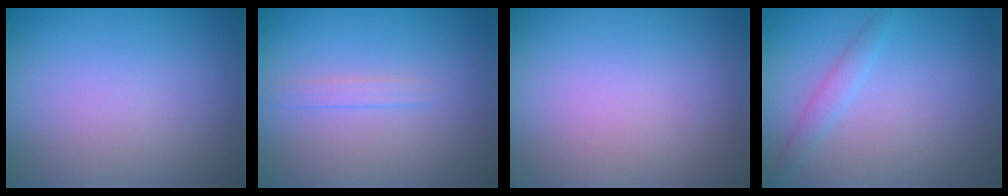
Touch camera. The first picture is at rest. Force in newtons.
{"total": 0.9, "press": 0.9, "slide": 0.0}
{"total": 0.0}
{"total": 1.4, "press": 1.4, "slide": 0.1}